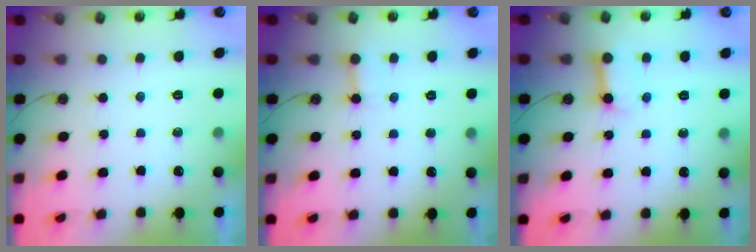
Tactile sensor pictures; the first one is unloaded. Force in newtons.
{"total": 2.8, "press": 2.8, "slide": 0.5}
{"total": 7.0, "press": 7.0, "slide": 0.8}